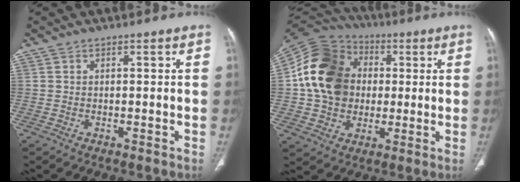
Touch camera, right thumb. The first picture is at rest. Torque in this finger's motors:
{"motor_torque": [-0.22, 0.91, 0.98, -0.81, 0.19]}